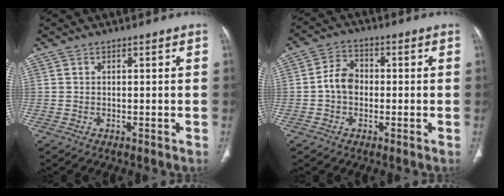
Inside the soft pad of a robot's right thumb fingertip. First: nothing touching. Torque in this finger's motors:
{"motor_torque": [0.37, 0.56, 0.50, -0.06, 0.01]}